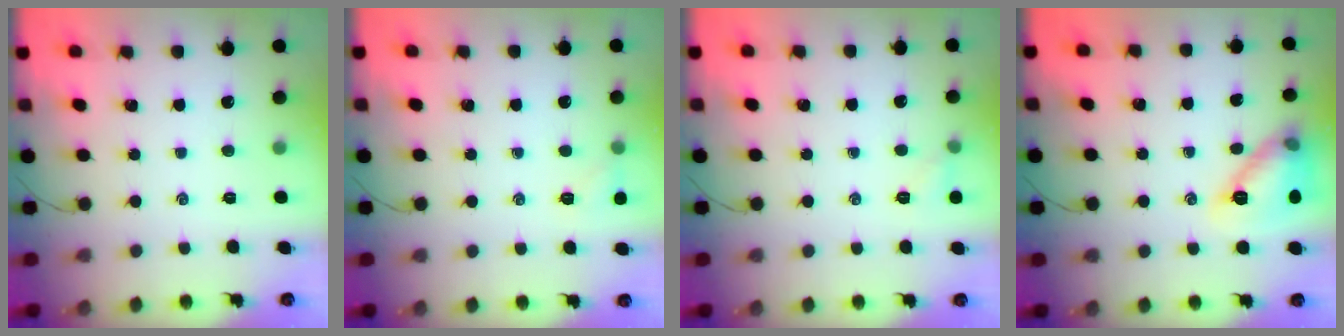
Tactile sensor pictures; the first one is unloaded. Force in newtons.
{"total": 5.8, "press": 5.6, "slide": 1.7}
{"total": 4.1, "press": 3.9, "slide": 1.3}
{"total": 12.9, "press": 12.9, "slide": 0.3}